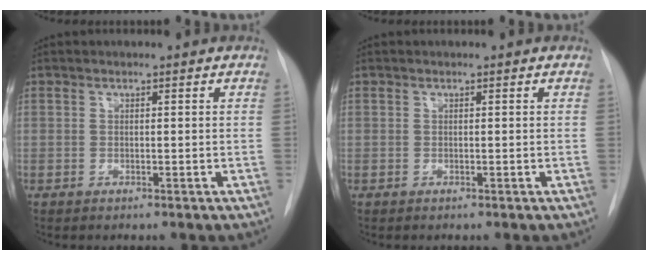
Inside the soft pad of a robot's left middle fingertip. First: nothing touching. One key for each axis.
{"total": 0.0}